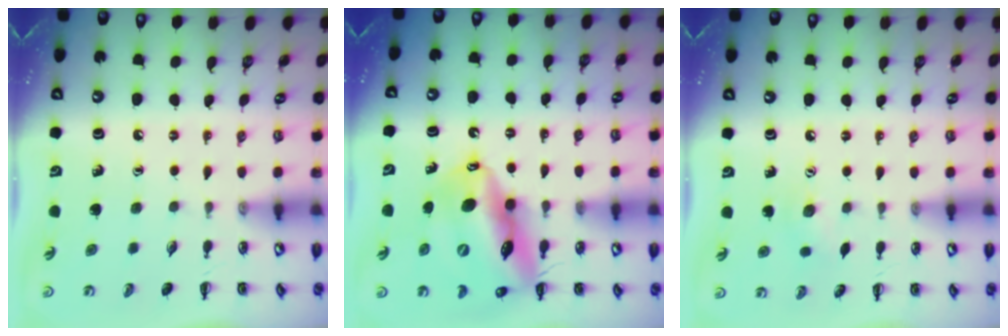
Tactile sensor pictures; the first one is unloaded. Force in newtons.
{"total": 19.5, "press": 18.8, "slide": 4.9}
{"total": 4.4, "press": 4.3, "slide": 0.7}